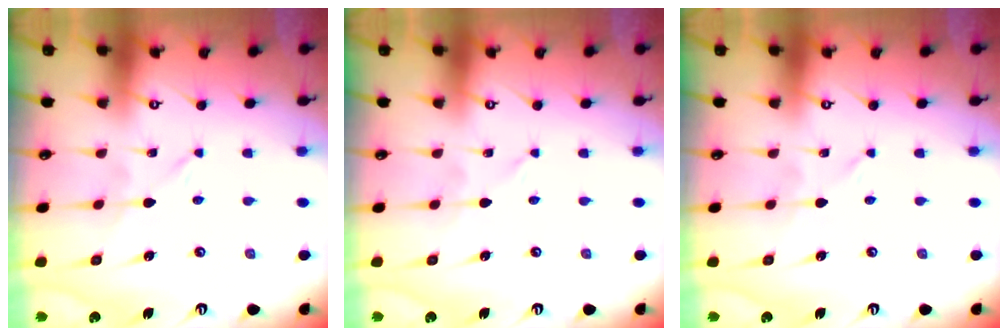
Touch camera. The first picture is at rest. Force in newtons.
{"total": 0.0}
{"total": 0.0}